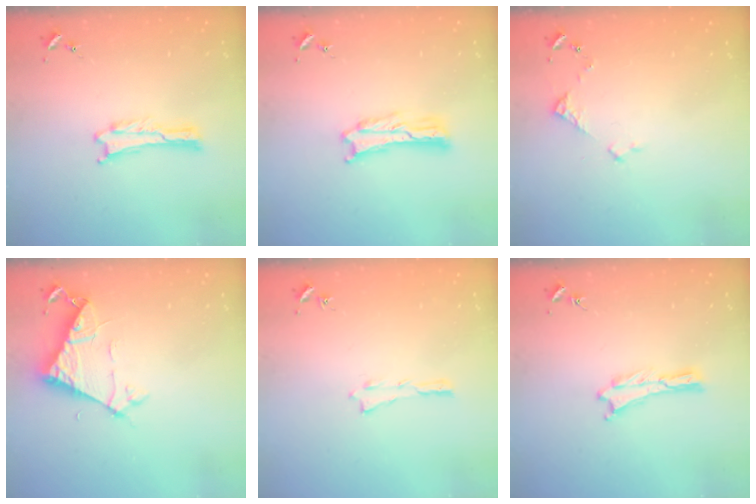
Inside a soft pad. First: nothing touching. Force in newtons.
{"total": 1.6, "press": 1.6, "slide": 0.3}
{"total": 3.5, "press": 3.5, "slide": 0.4}
{"total": 6.5, "press": 6.5, "slide": 0.5}
{"total": 0.0}
{"total": 0.0}